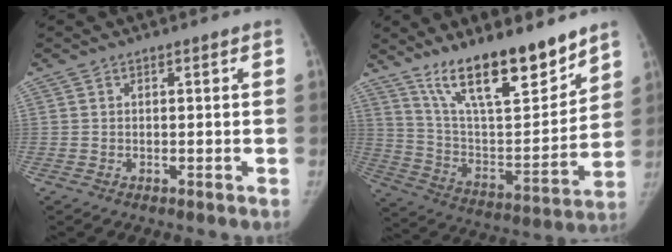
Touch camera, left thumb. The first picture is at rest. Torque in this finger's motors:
{"motor_torque": [0.51, -0.08, 1.43, -1.34, 0.13]}